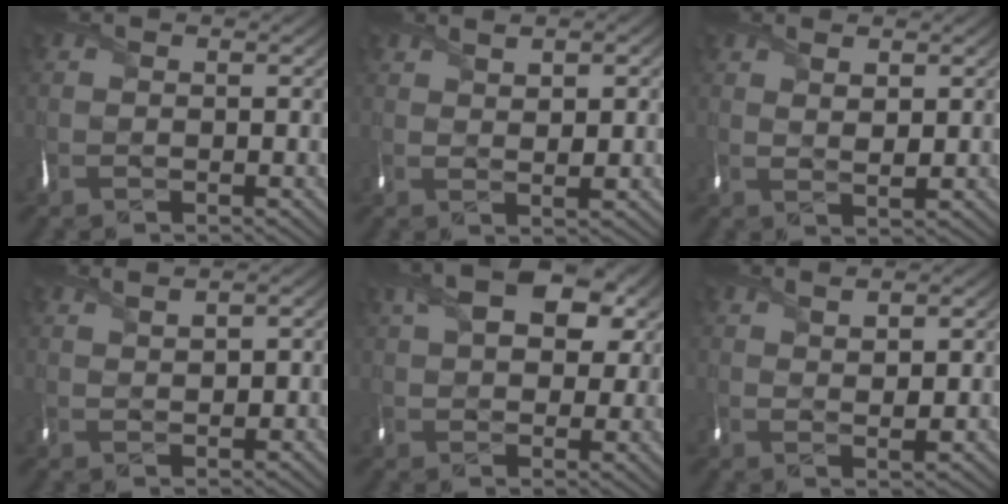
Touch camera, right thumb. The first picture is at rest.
{"total": 3.4, "force": [1.5, 1.1, 2.8], "torque": [-0.054, 0.000, 0.031]}
{"total": 2.5, "force": [1.4, 0.8, 1.9], "torque": [-0.042, -0.003, 0.031]}
{"total": 2.3, "force": [1.4, 0.6, 1.7], "torque": [-0.030, 0.000, 0.033]}
{"total": 10.1, "force": [3.9, 5.7, 7.3], "torque": [-0.142, 0.016, 0.065]}
{"total": 3.3, "force": [1.7, 0.9, 2.7], "torque": [-0.053, -0.002, 0.036]}